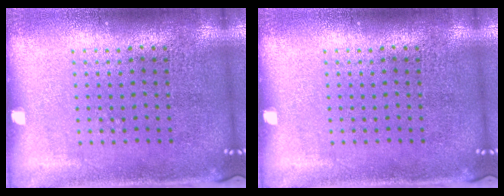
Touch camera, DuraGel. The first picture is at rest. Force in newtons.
{"total": 0.0}